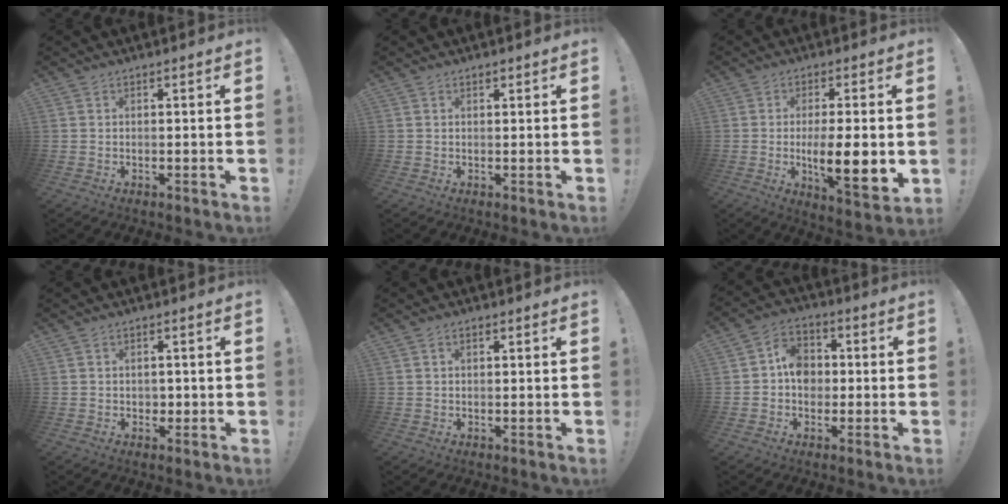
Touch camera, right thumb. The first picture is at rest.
{"total": 0.7, "force": [0.5, 0.4, 0.1], "torque": [0.004, -0.003, 0.010]}
{"total": 12.7, "force": [-1.3, 3.1, 12.3], "torque": [-0.217, -0.008, -0.024]}
{"total": 1.7, "force": [0.0, 1.6, 0.4], "torque": [-0.004, 0.002, -0.001]}
{"total": 1.3, "force": [0.6, 0.6, 1.0], "torque": [-0.016, 0.000, 0.010]}
{"total": 8.8, "force": [-0.2, 7.5, 4.6], "torque": [-0.065, 0.015, 0.002]}